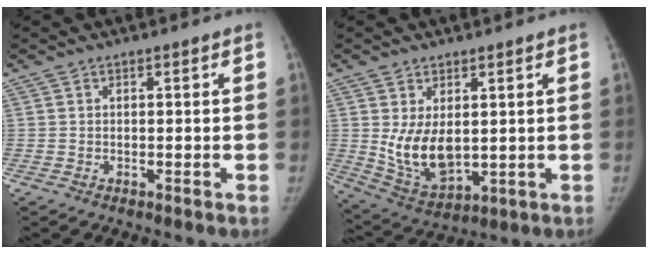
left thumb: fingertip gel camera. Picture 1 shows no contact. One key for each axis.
{"total": 10.2, "fx": 1.2, "fy": 6.2, "fz": 8.0, "tx": -0.128, "ty": -0.023, "tz": 0.044}